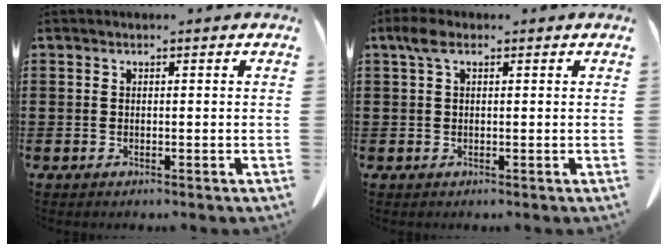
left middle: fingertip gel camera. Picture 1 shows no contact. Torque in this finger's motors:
{"motor_torque": [0.80, 0.64, 0.06, 0.02]}